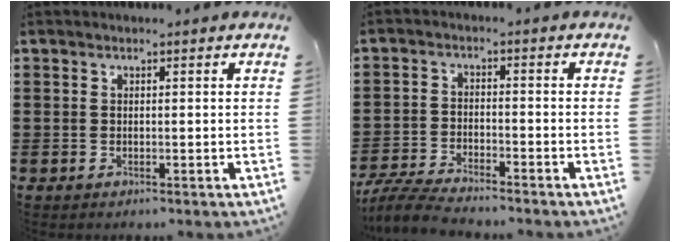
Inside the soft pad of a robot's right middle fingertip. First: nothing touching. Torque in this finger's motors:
{"motor_torque": [0.07, -0.02, 0.04, 0.04]}